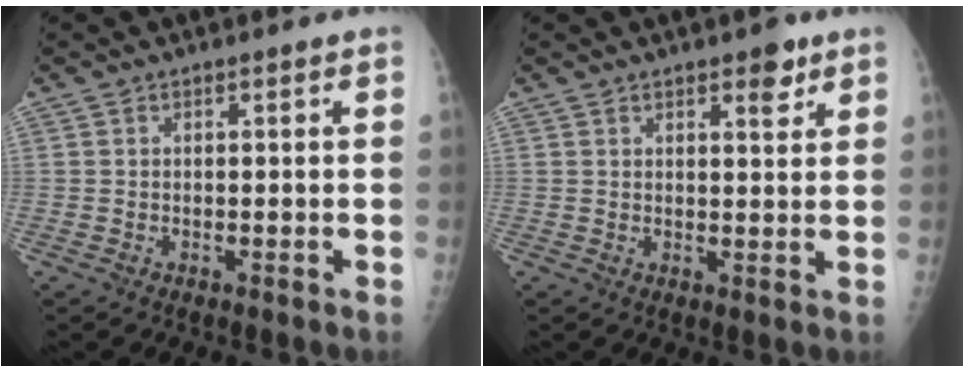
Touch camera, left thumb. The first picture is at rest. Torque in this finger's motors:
{"motor_torque": [0.48, 0.44, 0.00, 0.00, 0.03]}